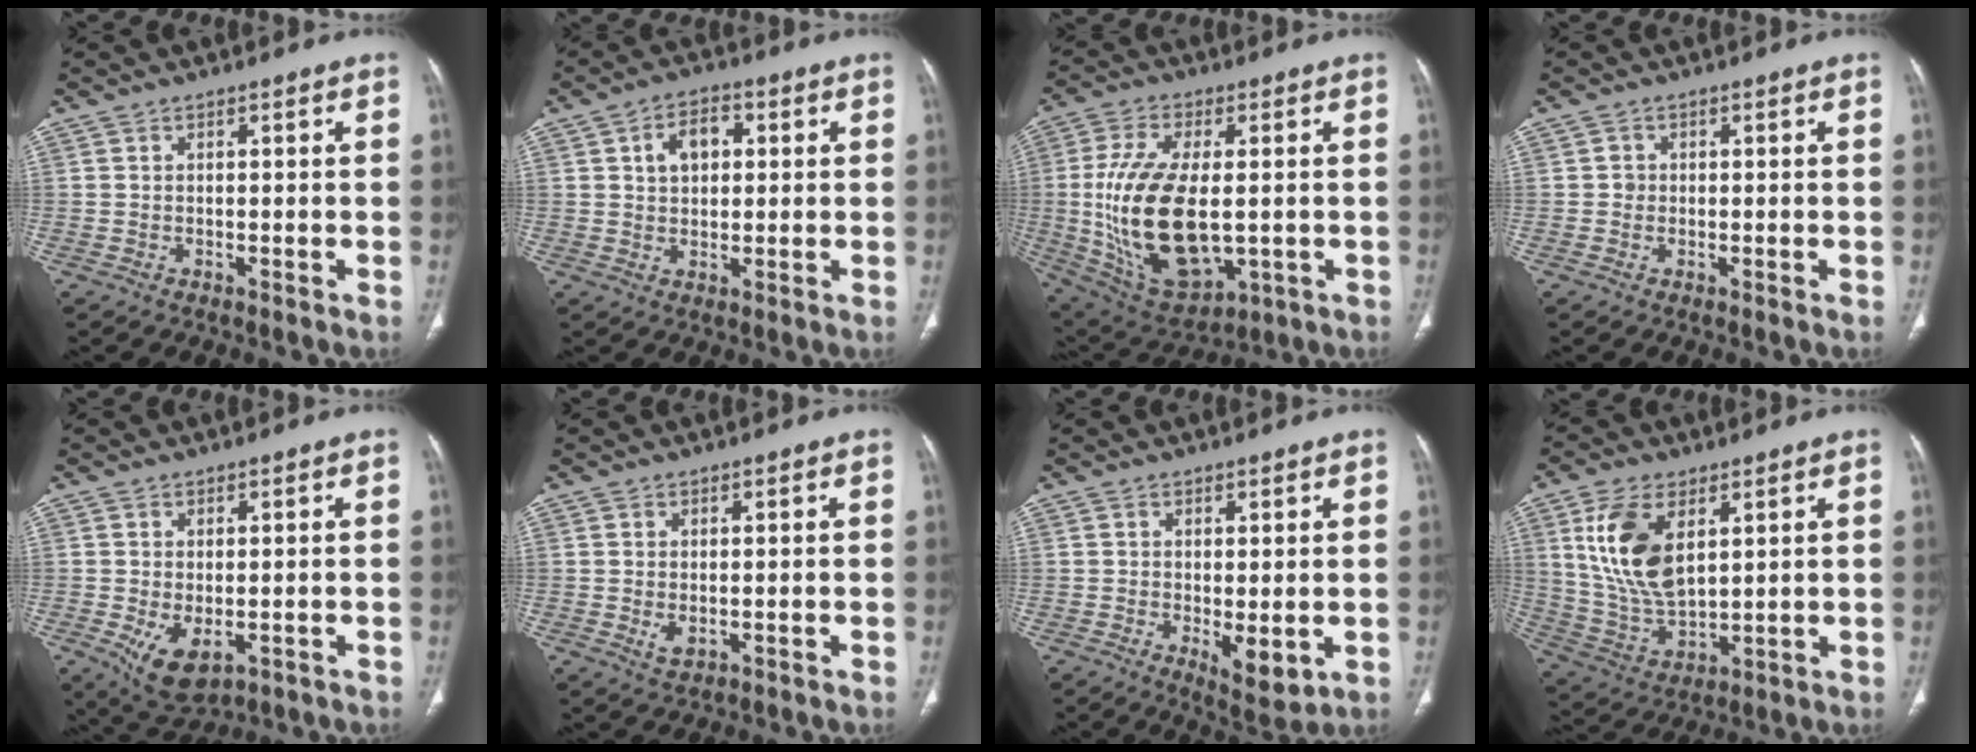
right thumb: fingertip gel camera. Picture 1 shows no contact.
{"total": 6.6, "force": [1.8, 4.4, 4.5], "torque": [-0.058, 0.006, 0.026]}
{"total": 20.9, "force": [-1.1, 10.7, 17.9], "torque": [-0.353, -0.014, 0.003]}
{"total": 1.2, "force": [-0.1, 1.2, 0.3], "torque": [0.000, 0.004, -0.002]}
{"total": 7.1, "force": [-1.9, 4.0, 5.6], "torque": [-0.098, -0.011, -0.015]}
{"total": 2.2, "force": [-0.2, 1.3, 1.7], "torque": [-0.032, -0.007, 0.006]}
{"total": 5.7, "force": [-0.9, 2.3, 5.1], "torque": [-0.074, -0.019, -0.003]}
{"total": 14.7, "force": [5.1, 7.9, 11.4], "torque": [-0.222, -0.021, 0.110]}